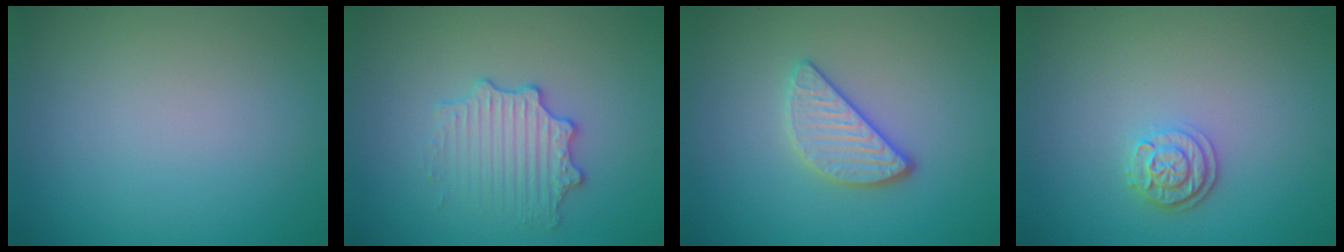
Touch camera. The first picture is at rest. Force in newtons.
{"total": 2.9, "press": 2.8, "slide": 0.7}
{"total": 3.1, "press": 2.8, "slide": 1.4}
{"total": 2.5, "press": 2.1, "slide": 1.3}